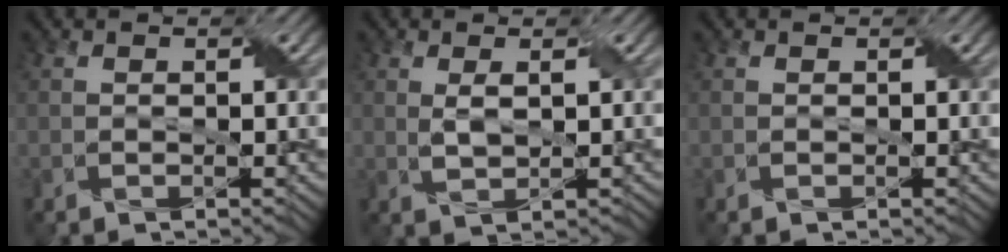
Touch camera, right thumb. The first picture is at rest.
{"total": 2.2, "force": [0.6, 0.8, 1.9], "torque": [-0.046, -0.001, 0.016]}
{"total": 0.0}